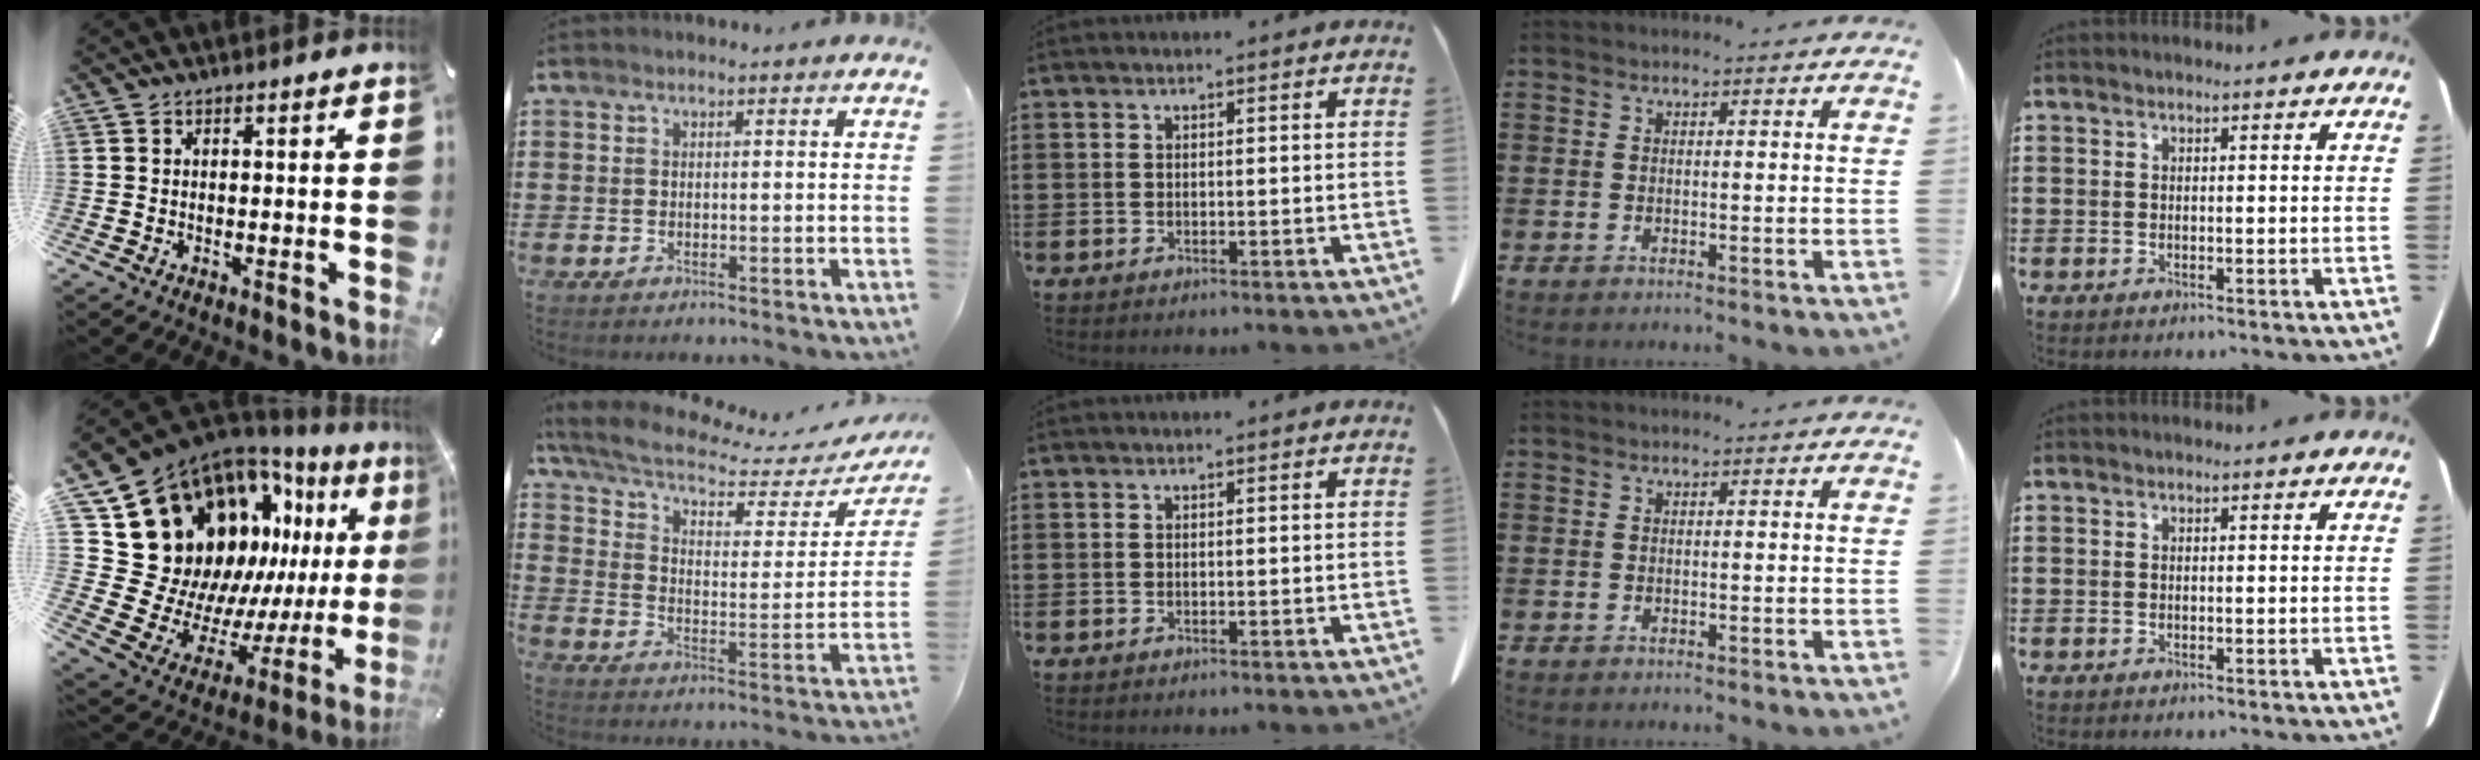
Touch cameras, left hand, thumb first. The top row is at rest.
{"thumb": {"total": 19.8, "force": [8.8, 15.9, 7.9], "torque": [-0.078, -0.140, 0.214]}, "index": {"total": 7.8, "force": [6.1, 2.2, 4.3], "torque": [-0.109, -0.035, 0.105]}}